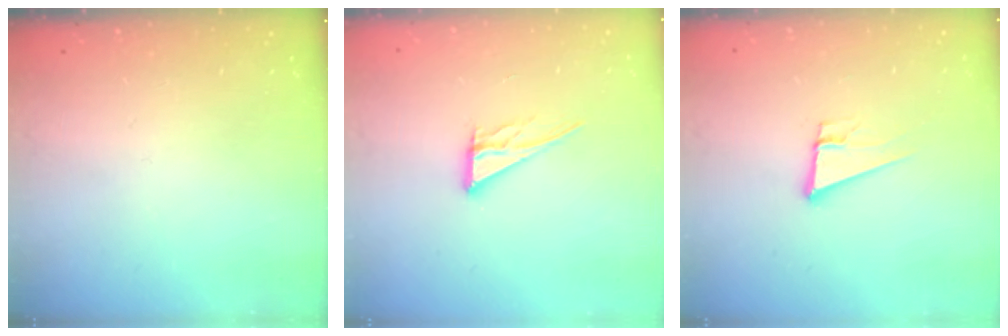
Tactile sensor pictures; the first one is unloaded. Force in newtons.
{"total": 9.3, "press": 9.2, "slide": 0.9}
{"total": 9.0, "press": 8.3, "slide": 3.3}